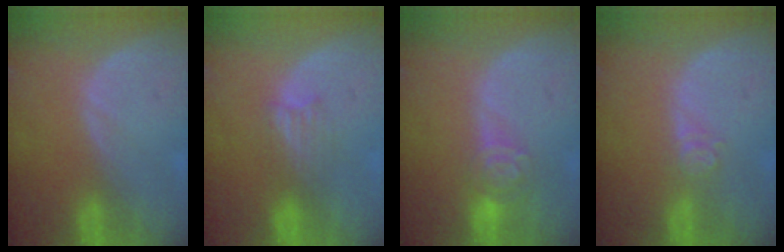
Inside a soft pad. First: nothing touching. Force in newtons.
{"total": 3.3, "press": 2.9, "slide": 1.5}
{"total": 4.6, "press": 4.3, "slide": 1.5}
{"total": 2.7, "press": 2.2, "slide": 1.5}